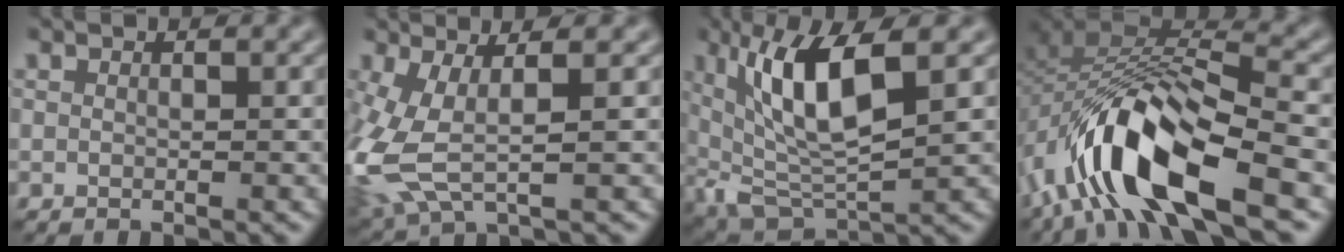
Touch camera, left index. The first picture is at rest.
{"total": 6.7, "force": [-0.7, 2.7, 6.1], "torque": [-0.169, -0.012, -0.013]}
{"total": 8.5, "force": [2.4, 2.8, 7.7], "torque": [-0.152, -0.009, 0.047]}
{"total": 11.5, "force": [-5.5, 4.3, 9.1], "torque": [-0.177, 0.008, -0.109]}